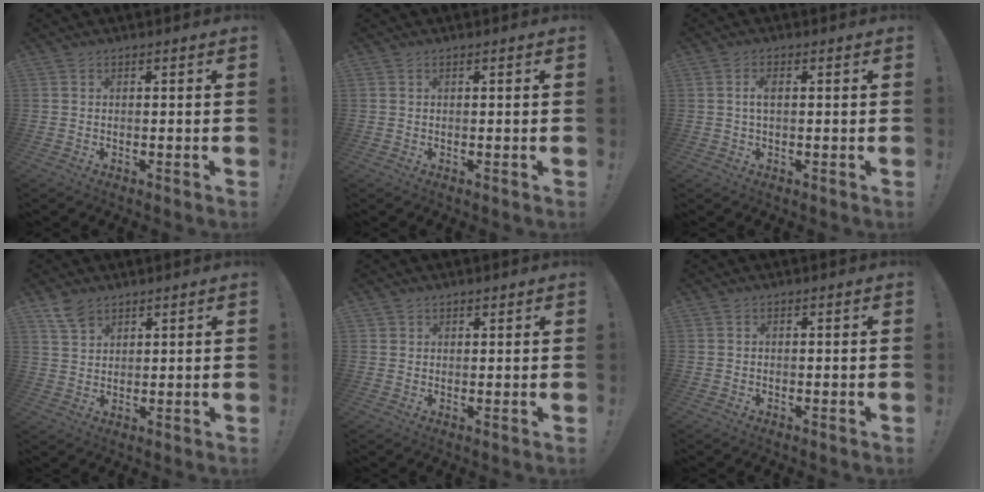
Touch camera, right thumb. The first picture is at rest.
{"total": 0.0}
{"total": 2.4, "force": [0.3, 0.9, 2.3], "torque": [-0.044, 0.003, 0.004]}
{"total": 5.4, "force": [4.2, 2.8, 1.8], "torque": [-0.031, -0.021, 0.079]}
{"total": 1.7, "force": [1.3, 1.1, 0.2], "torque": [-0.003, -0.005, 0.025]}
{"total": 0.0}